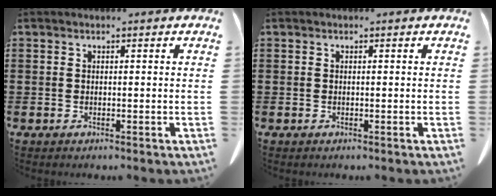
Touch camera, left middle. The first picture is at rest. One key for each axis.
{"total": 0.0}